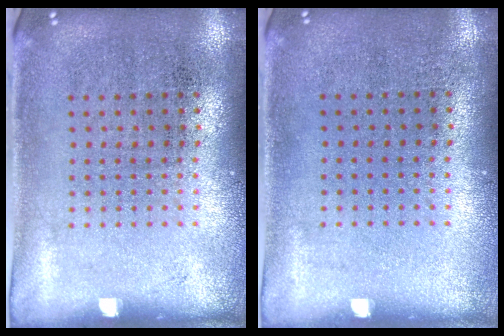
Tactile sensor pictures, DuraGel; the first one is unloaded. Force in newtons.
{"total": 0.0}